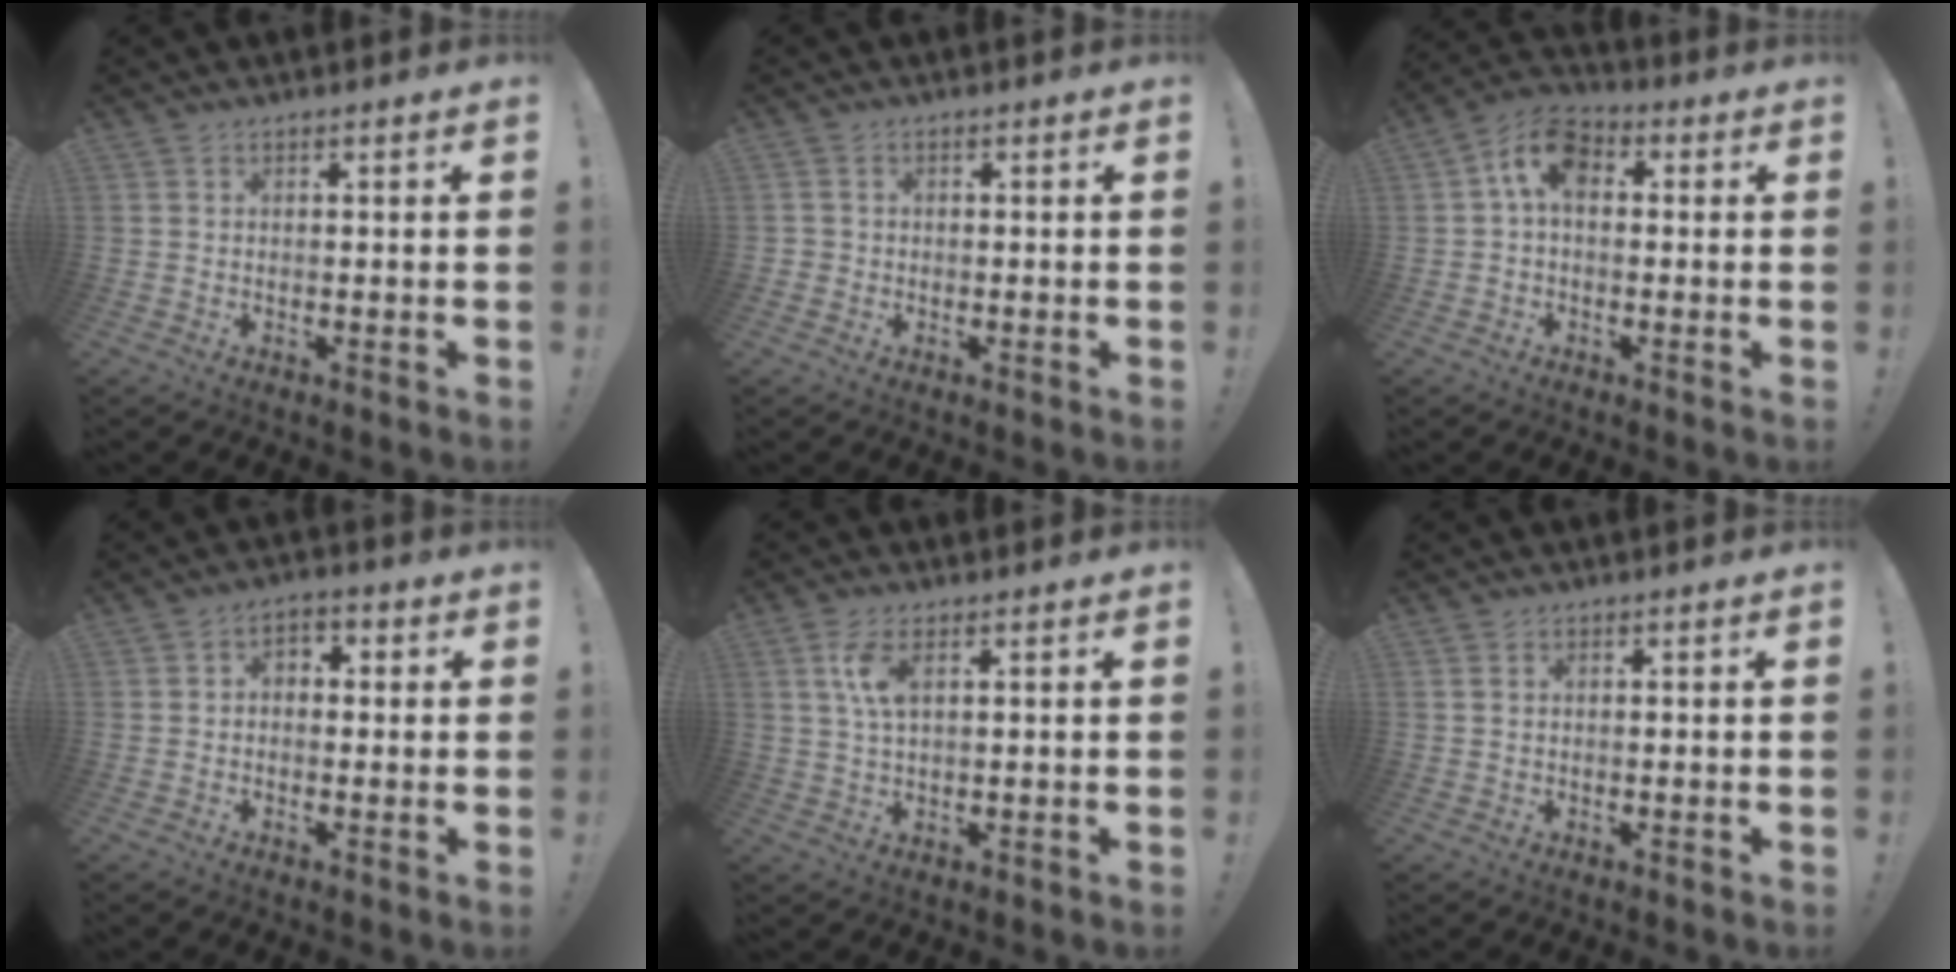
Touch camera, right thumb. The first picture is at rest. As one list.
[{"total": 1.4, "force": [-0.3, 1.3, 0.4], "torque": [-0.014, 0.007, -0.003]}, {"total": 8.6, "force": [1.9, 5.3, 6.5], "torque": [-0.125, 0.009, 0.039]}, {"total": 3.3, "force": [-1.1, 2.6, 1.9], "torque": [-0.025, 0.011, -0.020]}, {"total": 5.9, "force": [2.1, 2.4, 5.0], "torque": [-0.109, 0.001, 0.035]}, {"total": 0.7, "force": [0.4, 0.4, 0.5], "torque": [-0.018, 0.005, 0.009]}]